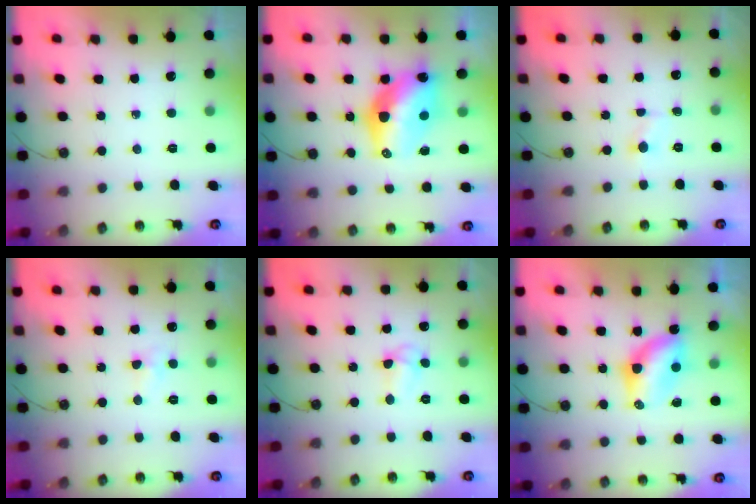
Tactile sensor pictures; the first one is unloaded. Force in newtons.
{"total": 13.1, "press": 13.1, "slide": 0.9}
{"total": 1.8, "press": 1.8, "slide": 0.2}
{"total": 4.4, "press": 4.4, "slide": 0.7}
{"total": 3.9, "press": 3.9, "slide": 0.3}
{"total": 6.7, "press": 6.6, "slide": 0.7}